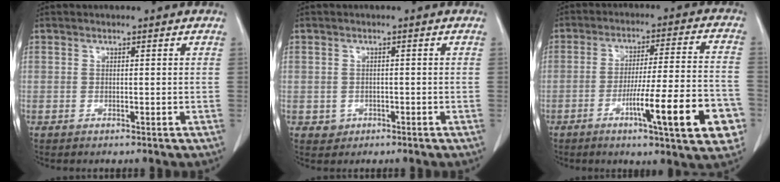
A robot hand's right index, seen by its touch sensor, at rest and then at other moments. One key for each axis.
{"total": 1.9, "fx": -0.7, "fy": 1.8, "fz": 0.1, "tx": 0.005, "ty": 0.008, "tz": -0.007}
{"total": 16.4, "fx": -6.7, "fy": 1.3, "fz": 14.9, "tx": -0.186, "ty": 0.007, "tz": -0.091}